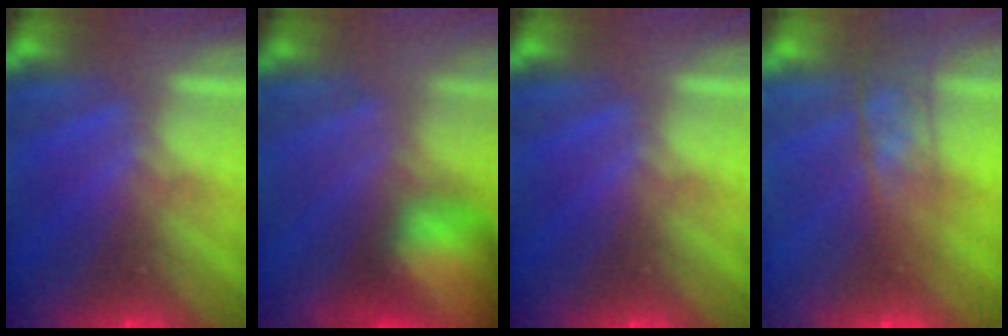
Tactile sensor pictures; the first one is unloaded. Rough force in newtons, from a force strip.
{"total": 7.3}
{"total": 0.0}
{"total": 5.7}